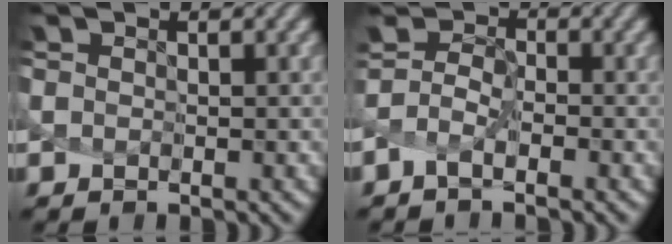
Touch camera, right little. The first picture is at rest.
{"total": 1.7, "force": [-1.3, 0.4, 1.0], "torque": [-0.025, 0.001, -0.032]}